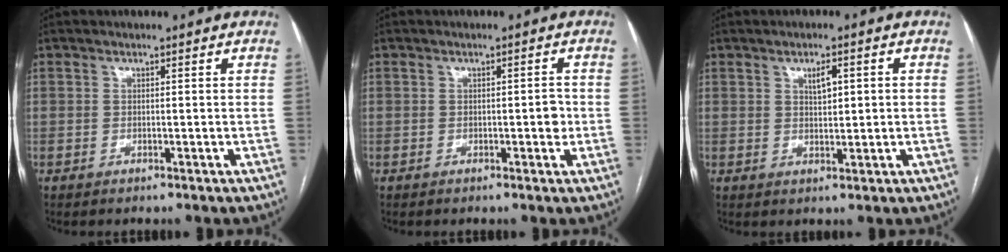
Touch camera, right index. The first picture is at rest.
{"total": 2.0, "force": [-0.3, 0.7, 1.8], "torque": [-0.023, 0.001, -0.002]}
{"total": 2.8, "force": [0.9, 1.0, 2.5], "torque": [-0.043, 0.000, 0.016]}